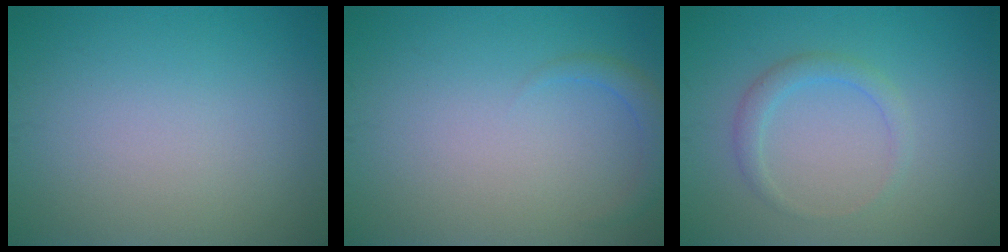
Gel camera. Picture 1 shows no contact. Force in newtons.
{"total": 1.5, "press": 1.5, "slide": 0.1}
{"total": 1.8, "press": 1.8, "slide": 0.1}